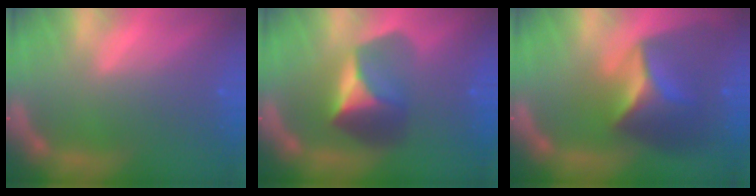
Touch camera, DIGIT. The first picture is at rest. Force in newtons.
{"total": 6.4}
{"total": 8.9}